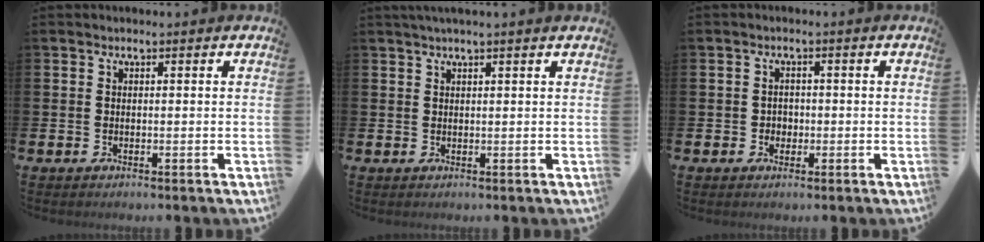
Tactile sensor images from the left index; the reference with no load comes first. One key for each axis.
{"total": 1.4, "fx": 1.1, "fy": -0.3, "fz": 0.8, "tx": -0.017, "ty": 0.002, "tz": 0.021}
{"total": 1.6, "fx": -0.3, "fy": 1.5, "fz": 0.3, "tx": 0.005, "ty": 0.001, "tz": -0.011}